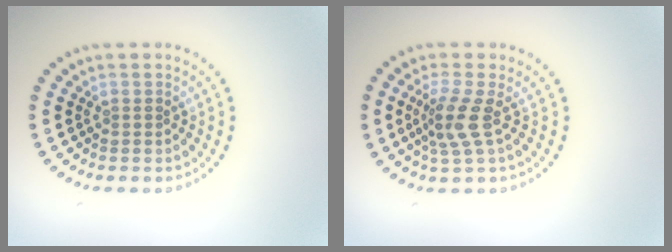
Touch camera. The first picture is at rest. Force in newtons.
{"total": 2.9, "press": 2.2, "slide": 1.9}